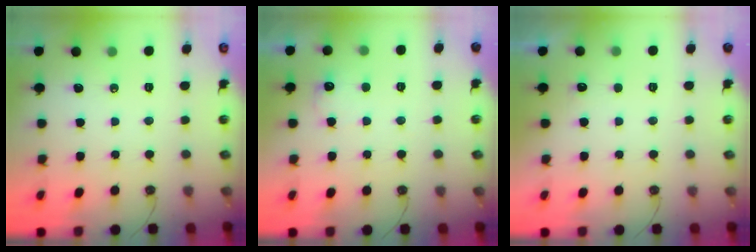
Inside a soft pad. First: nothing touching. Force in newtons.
{"total": 6.1, "press": 5.9, "slide": 1.3}
{"total": 2.6, "press": 2.4, "slide": 1.0}